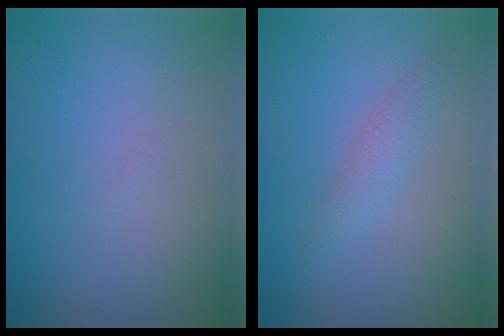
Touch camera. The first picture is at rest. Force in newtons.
{"total": 1.6, "press": 1.6, "slide": 0.0}